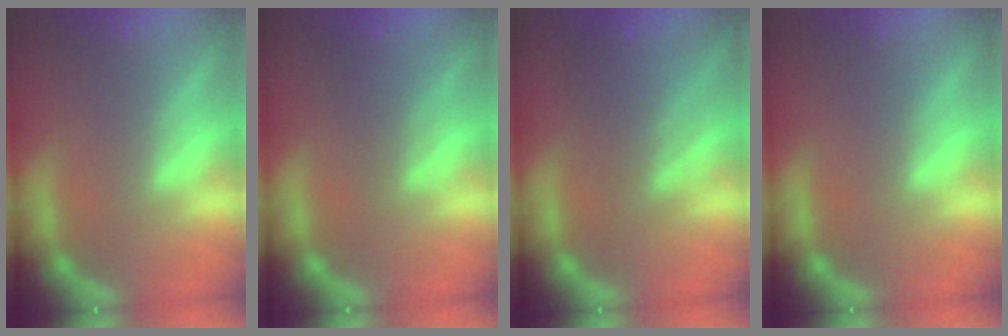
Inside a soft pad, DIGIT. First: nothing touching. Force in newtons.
{"total": 2.5}
{"total": 4.6}
{"total": 0.0}